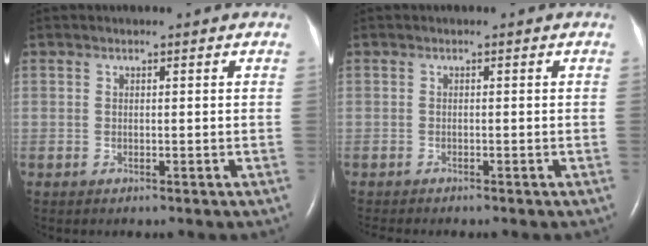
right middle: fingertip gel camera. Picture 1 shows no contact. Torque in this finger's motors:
{"motor_torque": [0.39, -0.36, 0.03, 0.03]}